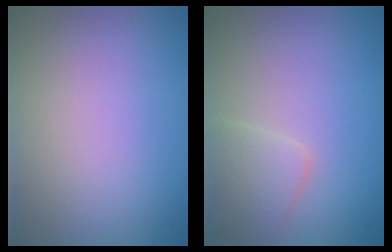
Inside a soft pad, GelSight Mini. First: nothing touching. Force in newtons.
{"total": 2.5, "press": 2.5, "slide": 0.1}